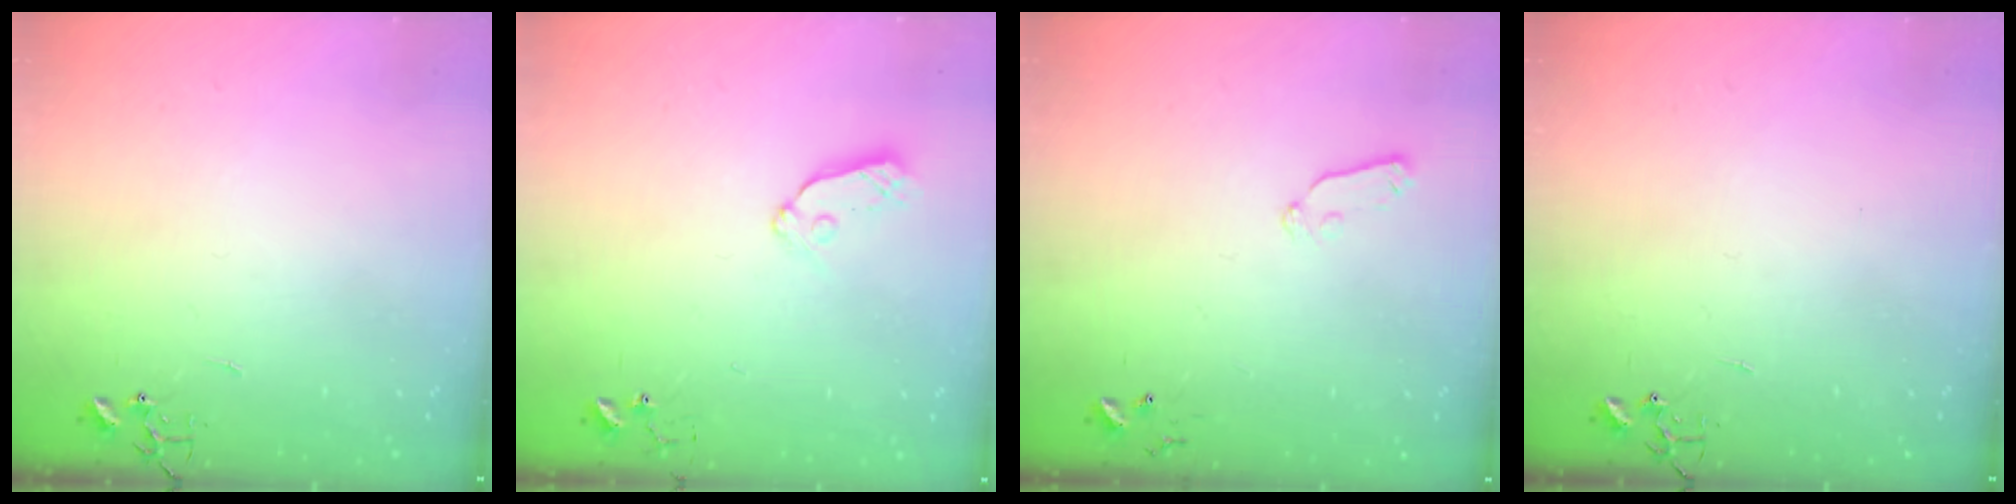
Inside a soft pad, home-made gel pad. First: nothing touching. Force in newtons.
{"total": 7.3, "press": 7.3, "slide": 0.4}
{"total": 5.9, "press": 5.9, "slide": 0.8}
{"total": 0.0}